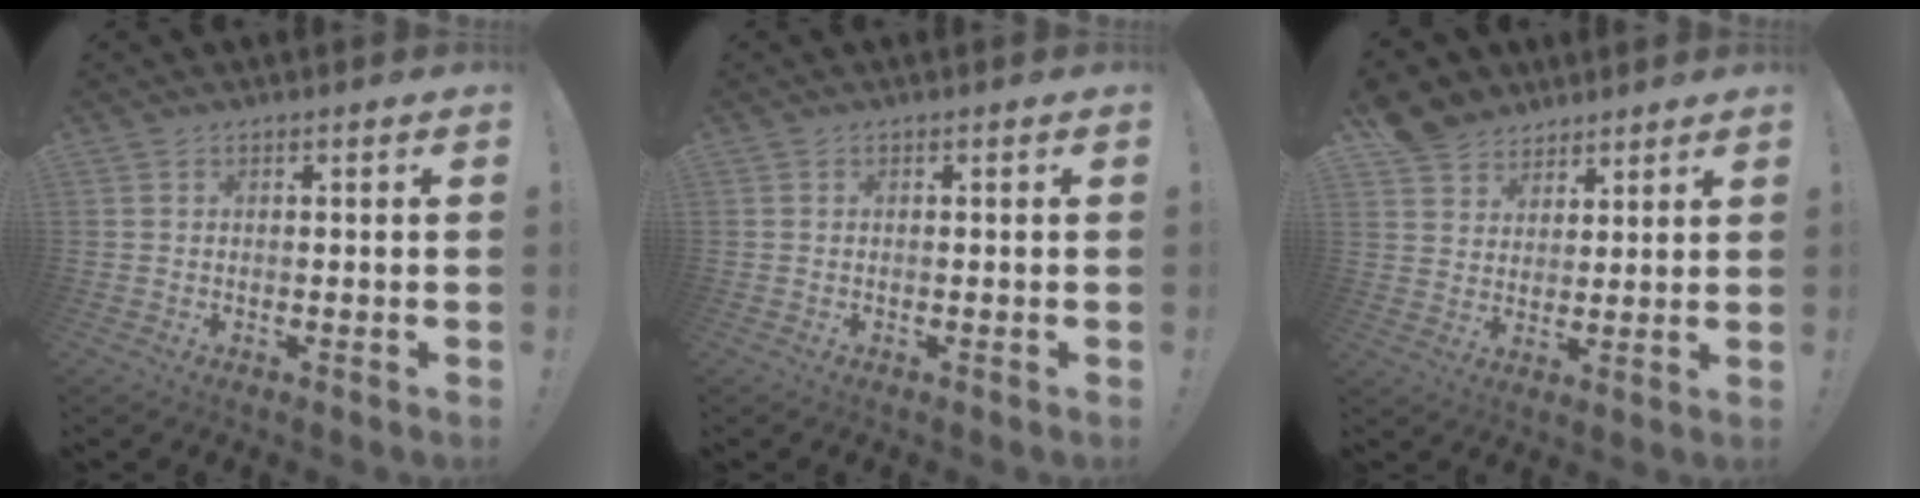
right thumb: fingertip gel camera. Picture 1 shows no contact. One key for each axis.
{"total": 0.0}
{"total": 7.8, "fx": 5.7, "fy": 5.4, "fz": 0.6, "tx": -0.012, "ty": -0.045, "tz": 0.115}